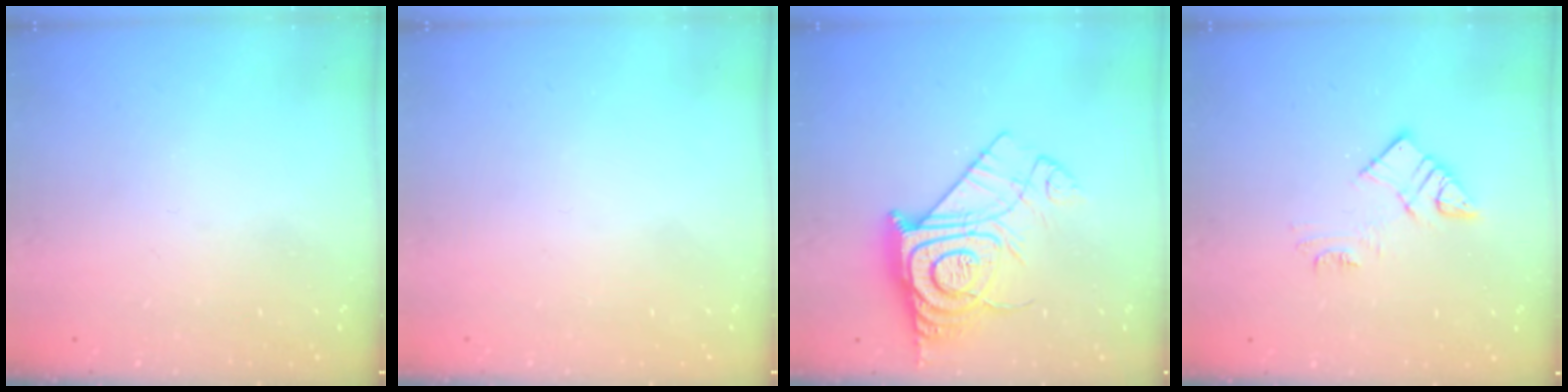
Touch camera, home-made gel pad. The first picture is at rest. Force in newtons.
{"total": 1.5, "press": 1.5, "slide": 0.1}
{"total": 16.1, "press": 16.1, "slide": 1.1}
{"total": 9.7, "press": 9.6, "slide": 0.6}